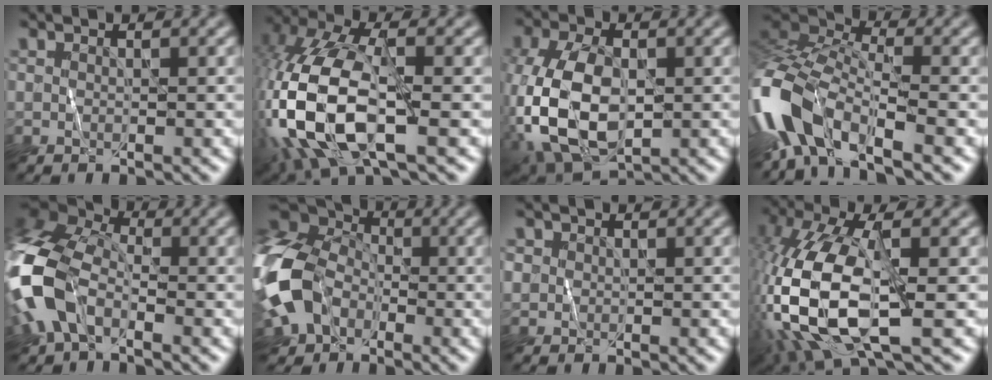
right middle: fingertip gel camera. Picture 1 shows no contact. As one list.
[{"total": 13.5, "force": [-3.2, 5.9, 11.7], "torque": [-0.273, 0.000, -0.070]}, {"total": 11.1, "force": [-2.3, 6.4, 8.8], "torque": [-0.201, -0.006, -0.049]}, {"total": 10.6, "force": [-5.8, 4.6, 7.6], "torque": [-0.149, -0.002, -0.126]}, {"total": 11.5, "force": [-2.8, 7.2, 8.5], "torque": [-0.225, -0.004, -0.070]}, {"total": 12.3, "force": [-3.0, 9.7, 6.9], "torque": [-0.159, -0.021, -0.074]}, {"total": 1.4, "force": [0.2, 1.3, 0.1], "torque": [0.012, 0.003, 0.002]}, {"total": 12.2, "force": [-2.7, 5.4, 10.5], "torque": [-0.252, -0.012, -0.054]}]